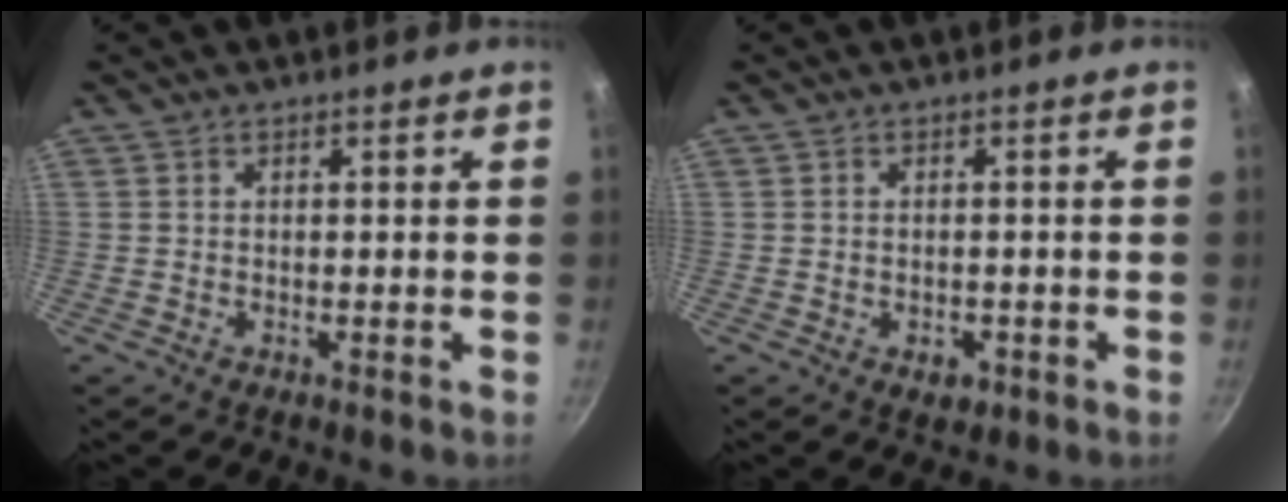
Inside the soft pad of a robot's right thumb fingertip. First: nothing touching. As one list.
[{"total": 2.6, "force": [-1.0, 1.7, 1.6], "torque": [-0.020, 0.004, -0.009]}]